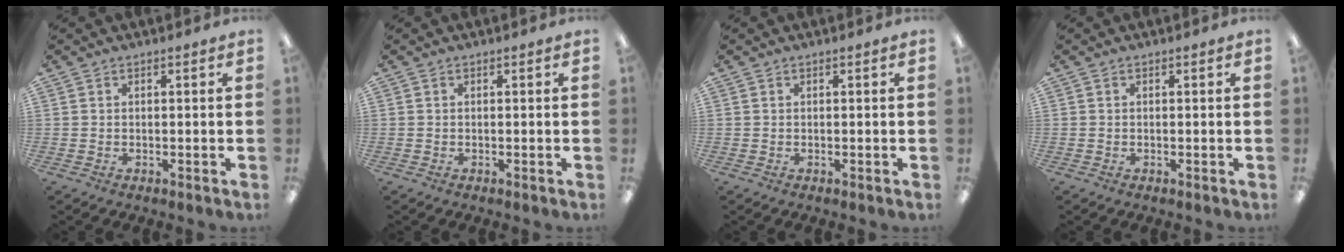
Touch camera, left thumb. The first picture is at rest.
{"total": 0.0}
{"total": 0.0}
{"total": 0.0}